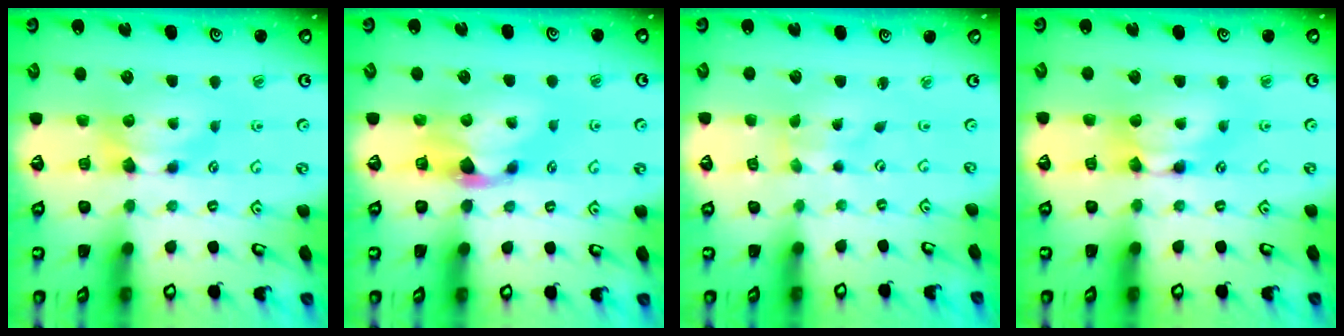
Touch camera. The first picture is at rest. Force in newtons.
{"total": 2.2, "press": 1.8, "slide": 1.3}
{"total": 4.0, "press": 3.9, "slide": 0.6}
{"total": 2.2, "press": 2.2, "slide": 0.1}